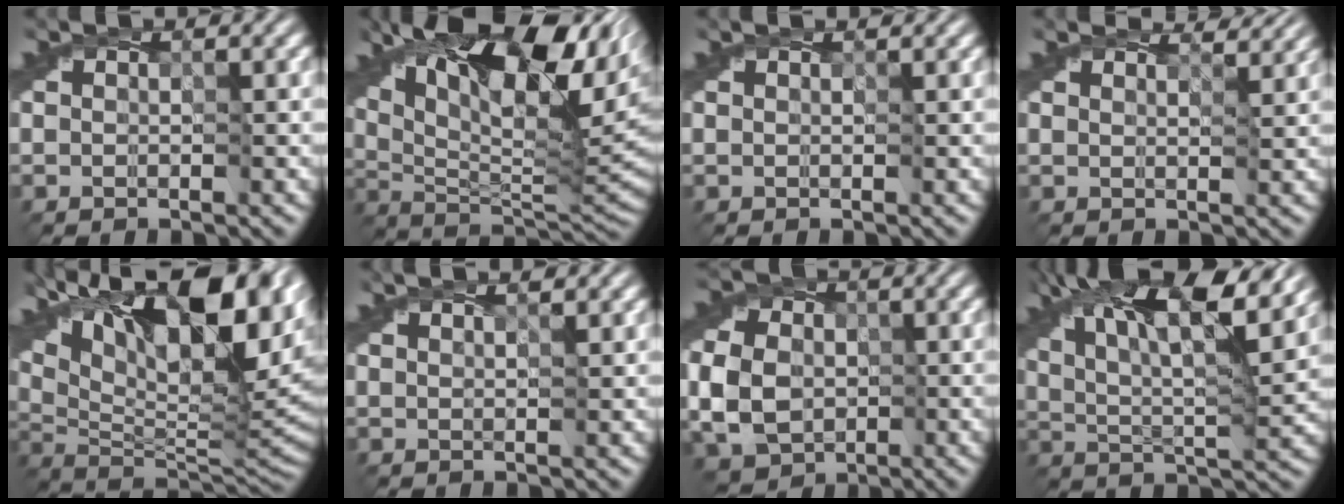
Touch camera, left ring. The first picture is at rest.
{"total": 15.6, "force": [7.6, 5.6, 12.5], "torque": [-0.201, 0.024, 0.127]}
{"total": 0.0}
{"total": 3.0, "force": [2.6, 0.7, 1.3], "torque": [-0.028, 0.002, 0.025]}
{"total": 17.7, "force": [8.4, 7.5, 13.7], "torque": [-0.226, 0.051, 0.143]}
{"total": 1.3, "force": [1.2, -0.1, 0.6], "torque": [-0.009, -0.002, 0.012]}
{"total": 6.5, "force": [-0.9, 5.3, 3.6], "torque": [-0.093, -0.001, -0.032]}
{"total": 13.3, "force": [7.9, 4.2, 9.9], "torque": [-0.164, 0.024, 0.105]}